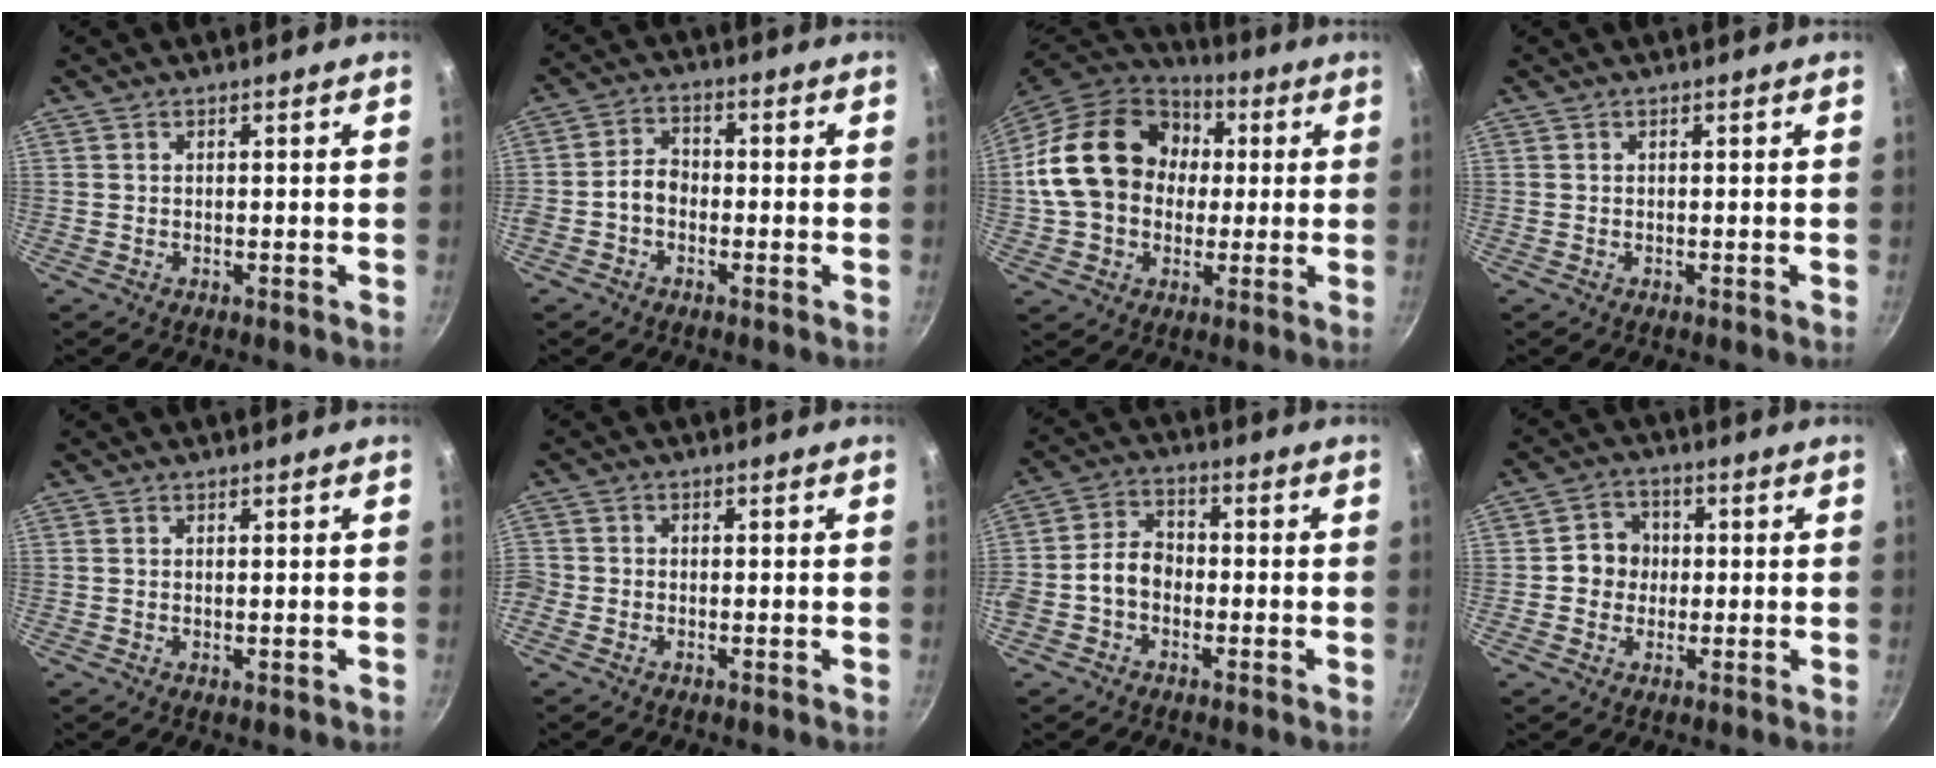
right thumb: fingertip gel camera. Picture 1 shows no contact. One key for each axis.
{"total": 4.7, "fx": -1.4, "fy": 3.6, "fz": 2.7, "tx": -0.029, "ty": 0.023, "tz": -0.035}
{"total": 21.8, "fx": 2.5, "fy": 17.0, "fz": 13.5, "tx": -0.222, "ty": 0.037, "tz": 0.038}
{"total": 0.0}
{"total": 0.6, "fx": 0.2, "fy": 0.2, "fz": 0.5, "tx": -0.006, "ty": -0.004, "tz": 0.001}
{"total": 2.6, "fx": -1.0, "fy": 2.3, "fz": 0.8, "tx": -0.014, "ty": 0.008, "tz": -0.026}
{"total": 6.9, "fx": -1.7, "fy": 5.3, "fz": 4.1, "tx": -0.050, "ty": 0.028, "tz": -0.044}
{"total": 6.0, "fx": 0.0, "fy": 5.5, "fz": 2.2, "tx": 0.000, "ty": 0.010, "tz": -0.011}